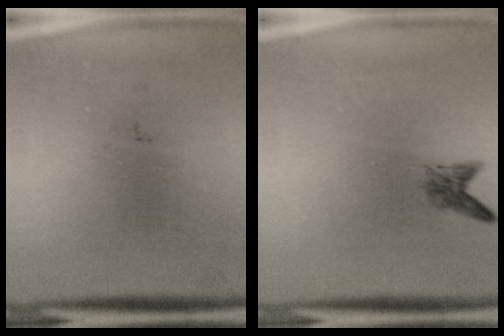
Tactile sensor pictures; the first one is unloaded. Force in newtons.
{"total": 1.6}